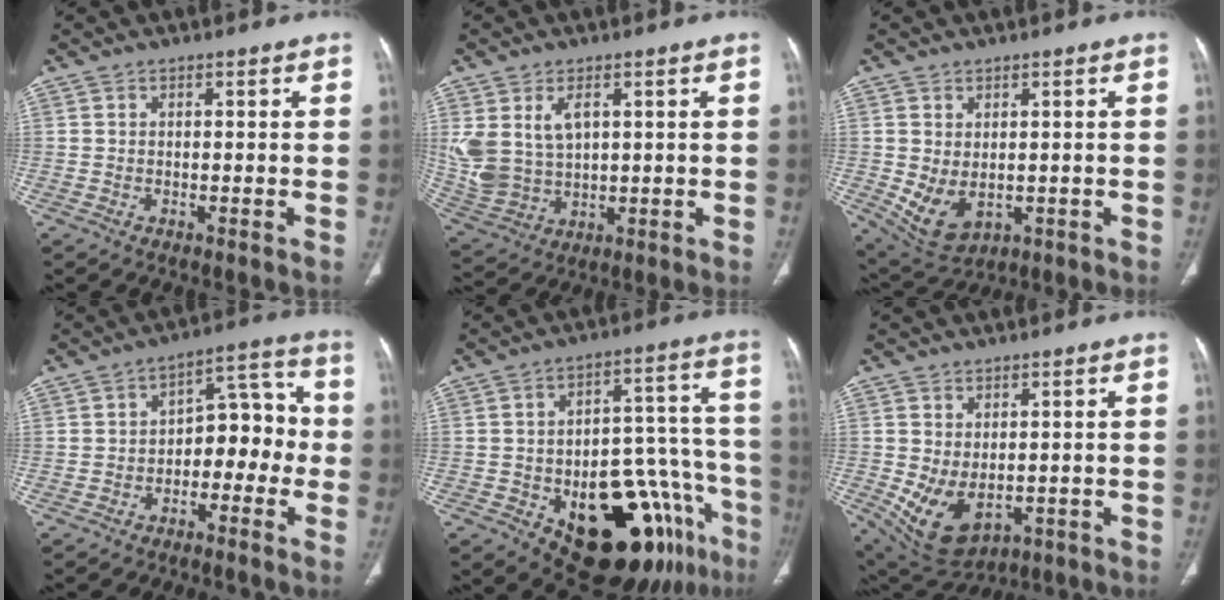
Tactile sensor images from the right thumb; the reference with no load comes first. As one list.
[{"total": 11.4, "force": [2.7, 7.9, 7.8], "torque": [-0.157, -0.003, 0.072]}, {"total": 7.3, "force": [-0.5, 5.0, 5.3], "torque": [-0.090, -0.007, 0.017]}, {"total": 9.9, "force": [-2.7, 6.3, 7.2], "torque": [-0.053, 0.054, -0.049]}, {"total": 24.6, "force": [-11.9, 10.8, 18.6], "torque": [-0.177, 0.076, -0.153]}, {"total": 9.4, "force": [-1.2, 6.1, 7.0], "torque": [-0.116, -0.007, 0.009]}]